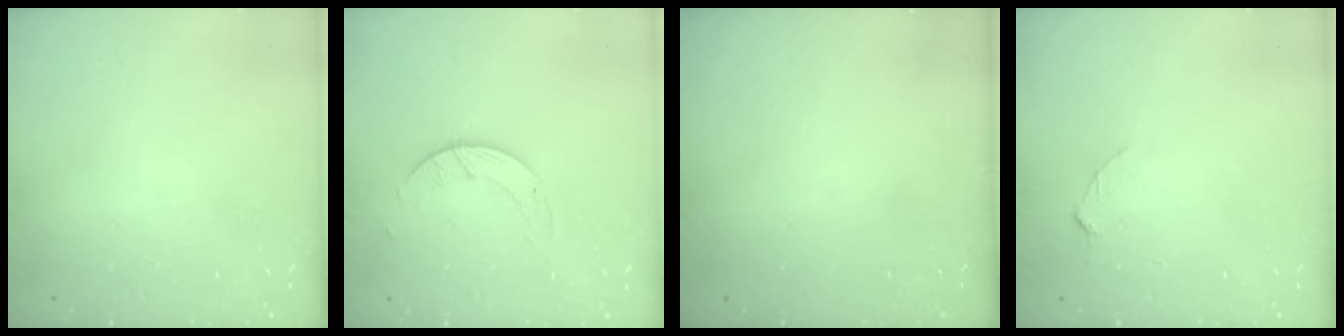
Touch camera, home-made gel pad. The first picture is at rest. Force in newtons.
{"total": 2.8, "press": 2.8, "slide": 0.3}
{"total": 0.0}
{"total": 2.9, "press": 2.9, "slide": 0.3}